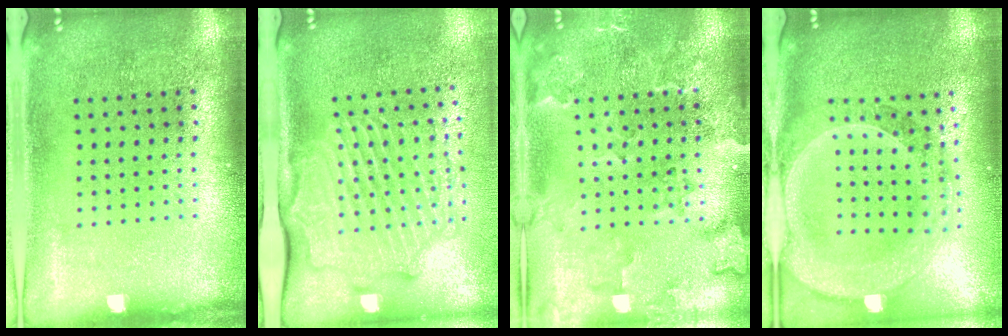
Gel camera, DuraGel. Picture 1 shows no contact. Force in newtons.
{"total": 2.7, "press": 2.2, "slide": 1.7}
{"total": 2.5, "press": 2.2, "slide": 1.1}
{"total": 2.7, "press": 2.4, "slide": 1.2}